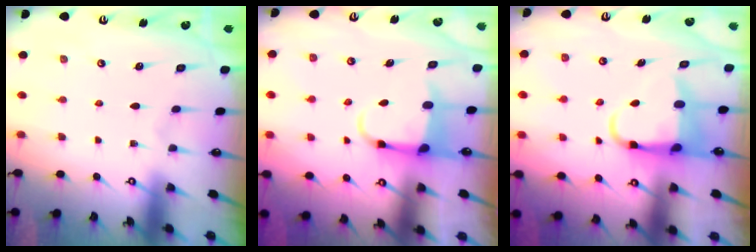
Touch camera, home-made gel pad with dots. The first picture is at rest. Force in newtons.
{"total": 4.0, "press": 3.9, "slide": 1.0}
{"total": 6.2, "press": 6.1, "slide": 1.0}